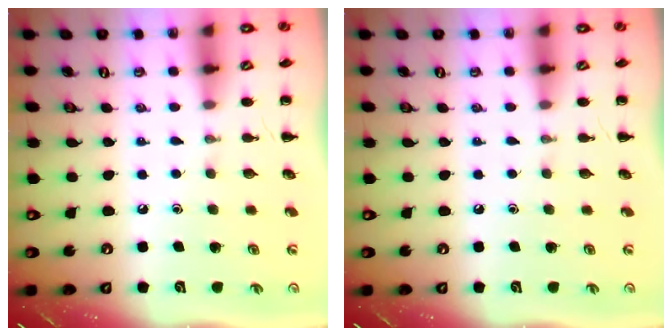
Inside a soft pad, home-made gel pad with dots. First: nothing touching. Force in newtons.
{"total": 0.0}